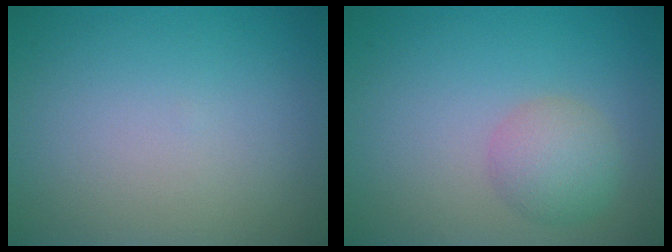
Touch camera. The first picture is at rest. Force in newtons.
{"total": 3.0, "press": 3.0, "slide": 0.0}